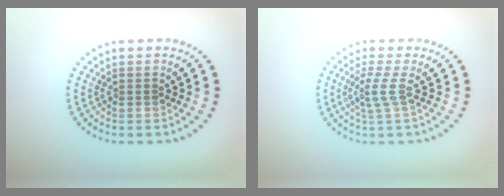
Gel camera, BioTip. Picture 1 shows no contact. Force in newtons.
{"total": 2.0, "press": 1.3, "slide": 1.5}